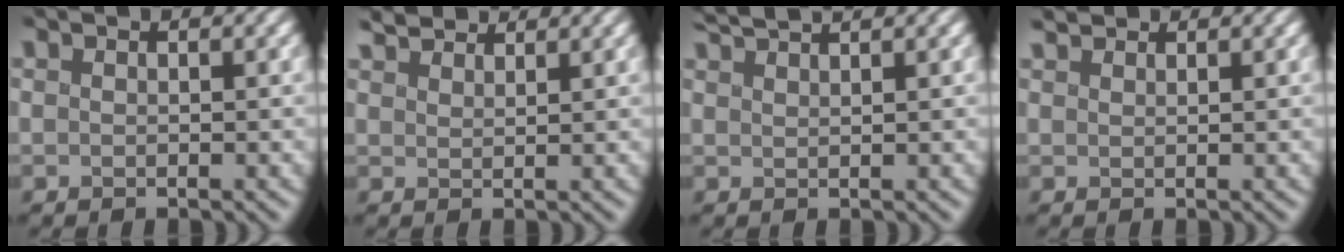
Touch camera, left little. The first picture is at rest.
{"total": 4.4, "force": [4.0, 1.0, 1.5], "torque": [-0.023, 0.017, 0.047]}
{"total": 3.4, "force": [3.0, 0.3, 1.5], "torque": [-0.028, 0.018, 0.039]}
{"total": 2.8, "force": [2.4, 0.9, 0.9], "torque": [-0.013, 0.018, 0.021]}